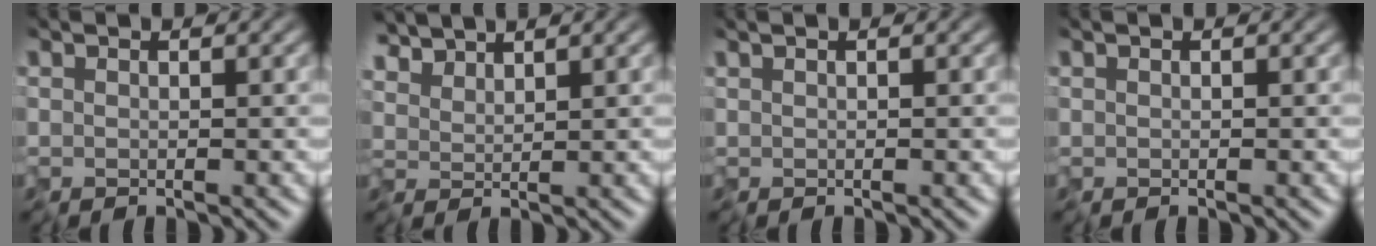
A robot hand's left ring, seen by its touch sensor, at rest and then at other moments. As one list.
[{"total": 3.1, "force": [2.6, 1.2, 1.1], "torque": [-0.038, 0.003, 0.056]}, {"total": 1.1, "force": [0.5, 0.6, 0.8], "torque": [-0.011, 0.012, -0.004]}, {"total": 0.0}]